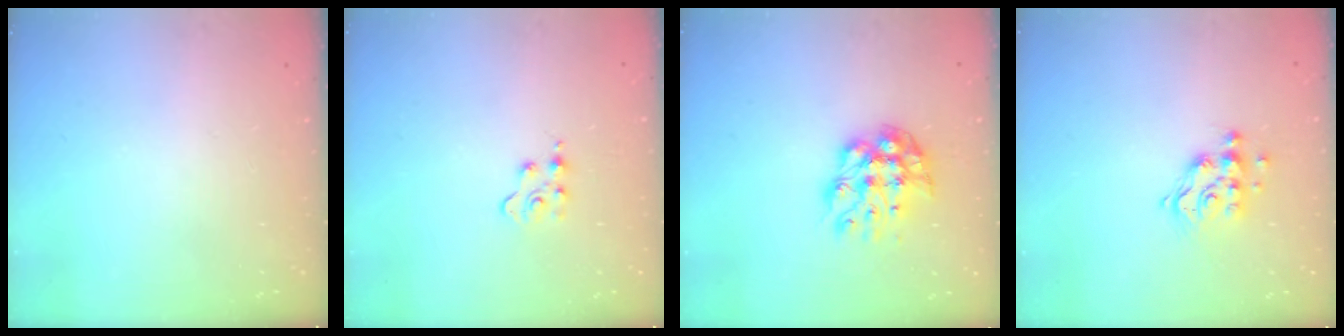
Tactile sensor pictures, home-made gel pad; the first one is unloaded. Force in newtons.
{"total": 3.0, "press": 3.0, "slide": 0.3}
{"total": 10.0, "press": 10.0, "slide": 0.9}
{"total": 11.7, "press": 11.6, "slide": 0.9}